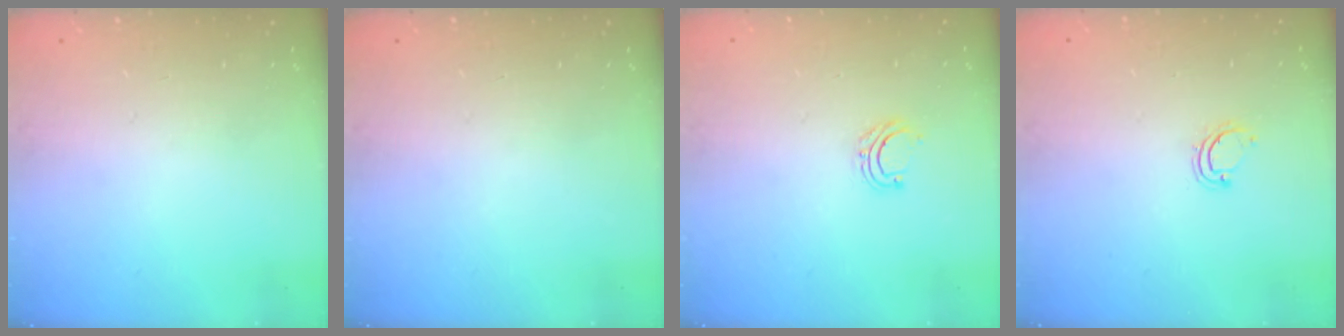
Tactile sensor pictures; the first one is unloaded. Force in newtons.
{"total": 0.0}
{"total": 4.1, "press": 4.0, "slide": 0.6}
{"total": 3.9, "press": 3.9, "slide": 0.3}